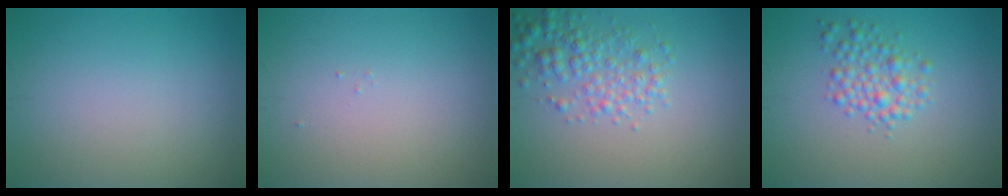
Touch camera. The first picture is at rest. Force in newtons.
{"total": 0.0}
{"total": 3.3, "press": 3.3, "slide": 0.1}
{"total": 2.8, "press": 2.8, "slide": 0.1}